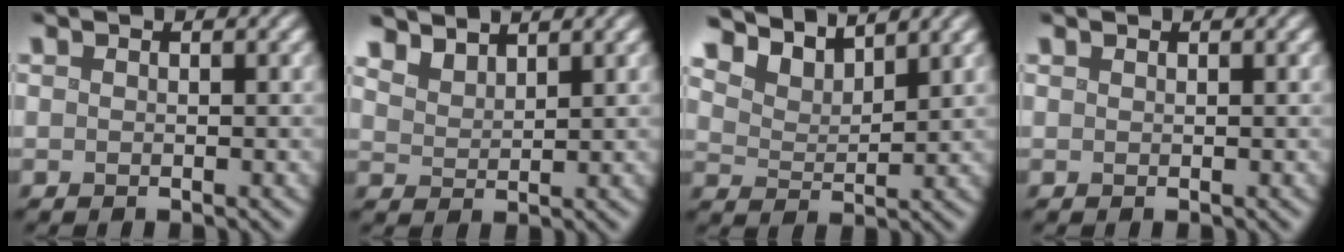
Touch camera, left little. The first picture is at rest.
{"total": 3.0, "force": [2.8, 0.8, 0.7], "torque": [-0.020, -0.004, 0.060]}
{"total": 5.3, "force": [5.0, 1.0, 1.4], "torque": [-0.044, 0.006, 0.087]}
{"total": 0.0}